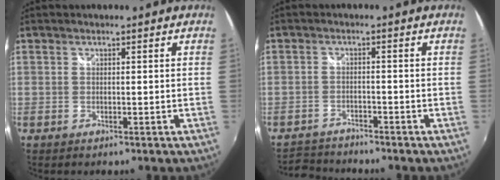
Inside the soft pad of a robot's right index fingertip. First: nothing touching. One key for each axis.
{"total": 5.6, "fx": -5.5, "fy": 0.9, "fz": 0.5, "tx": -0.024, "ty": 0.002, "tz": -0.097}